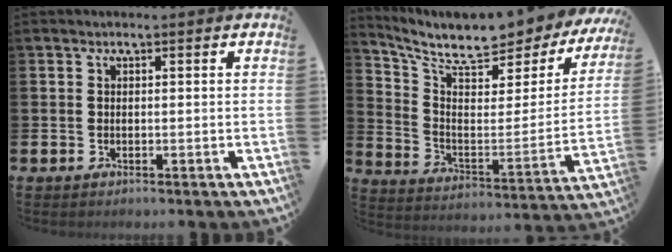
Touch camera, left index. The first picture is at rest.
{"total": 8.3, "force": [7.4, 1.6, 3.2], "torque": [-0.085, -0.067, 0.117]}